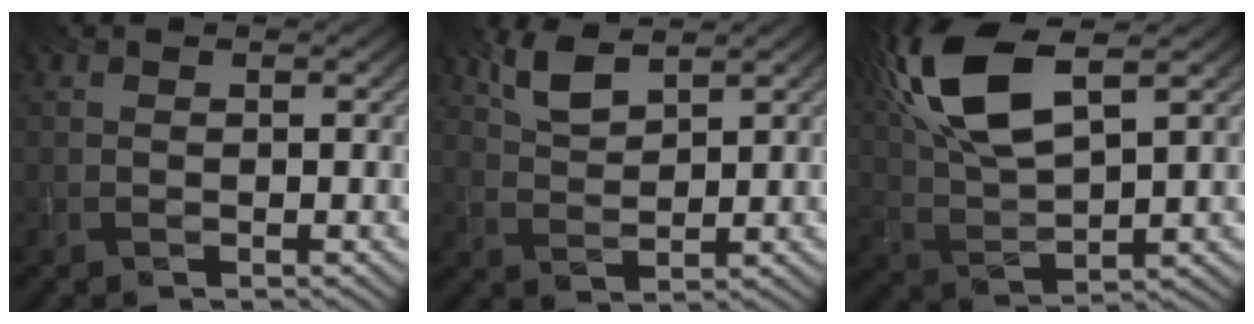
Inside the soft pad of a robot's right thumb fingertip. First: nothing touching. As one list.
[{"total": 4.2, "force": [3.0, 1.3, 2.6], "torque": [-0.072, 0.000, 0.067]}, {"total": 12.7, "force": [5.8, 4.9, 10.2], "torque": [-0.249, 0.019, 0.115]}]